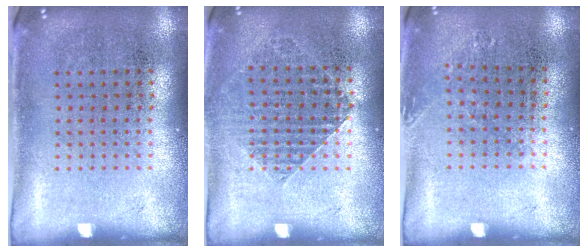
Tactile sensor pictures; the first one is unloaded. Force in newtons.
{"total": 1.0, "press": 1.0, "slide": 0.2}
{"total": 0.8, "press": 0.8, "slide": 0.1}